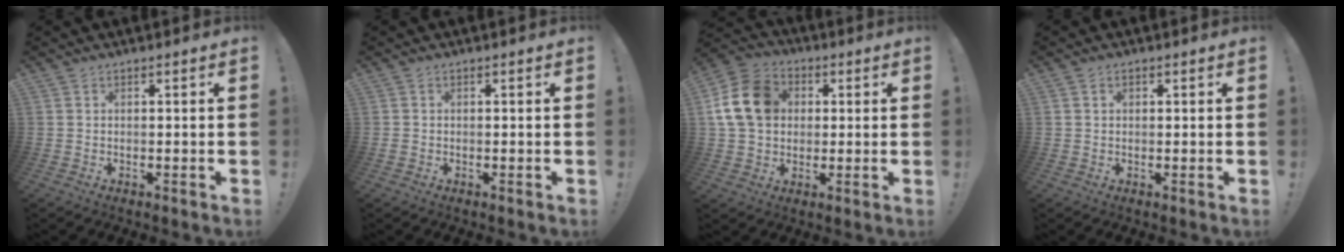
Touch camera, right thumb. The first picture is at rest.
{"total": 0.6, "force": [-0.3, 0.5, 0.1], "torque": [-0.002, 0.003, -0.006]}
{"total": 15.8, "force": [2.8, 12.6, 9.0], "torque": [-0.156, 0.008, 0.060]}
{"total": 1.0, "force": [0.3, 0.8, 0.4], "torque": [-0.007, 0.003, 0.006]}